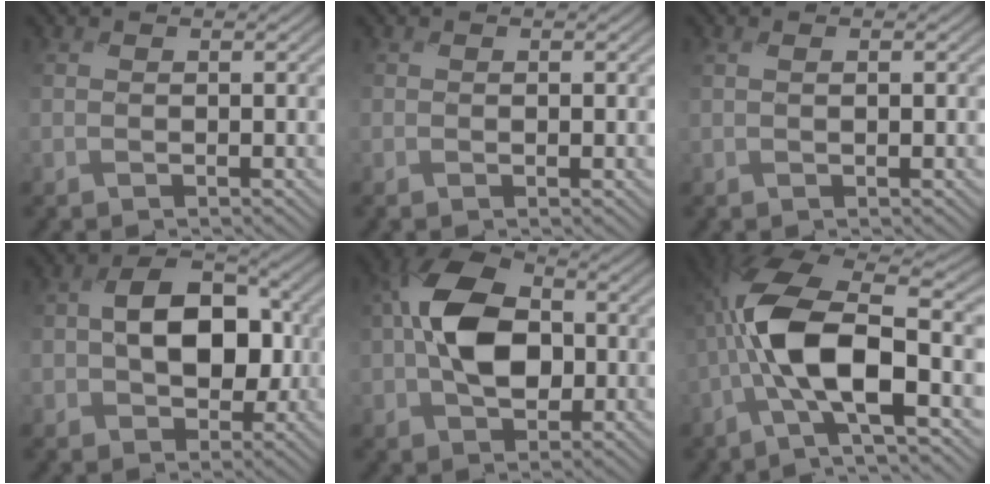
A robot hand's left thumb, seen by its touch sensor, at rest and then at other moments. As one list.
[{"total": 0.0}, {"total": 0.9, "force": [0.1, 0.1, 0.9], "torque": [-0.015, 0.003, 0.003]}, {"total": 9.5, "force": [-0.6, 6.5, 7.0], "torque": [-0.107, 0.005, -0.023]}, {"total": 10.8, "force": [-0.4, 7.0, 8.1], "torque": [-0.170, 0.016, -0.026]}, {"total": 10.5, "force": [-2.7, 3.4, 9.6], "torque": [-0.200, 0.010, -0.062]}]